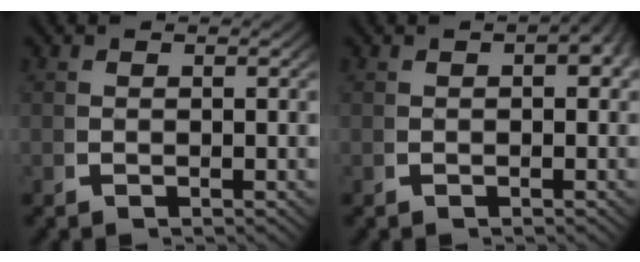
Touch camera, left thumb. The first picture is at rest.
{"total": 2.9, "force": [0.4, 1.6, 2.4], "torque": [-0.014, 0.010, -0.003]}